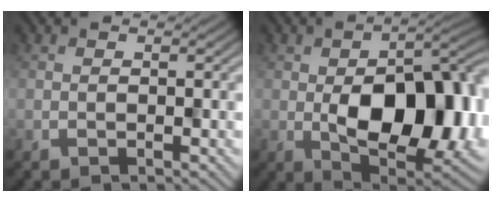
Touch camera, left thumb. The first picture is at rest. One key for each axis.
{"total": 16.2, "fx": -1.1, "fy": 9.3, "fz": 13.3, "tx": -0.180, "ty": -0.013, "tz": -0.004}